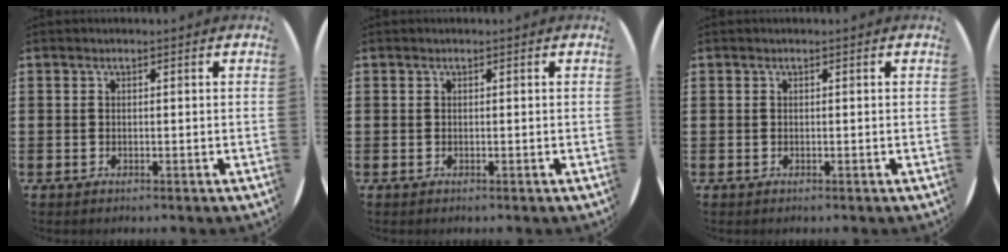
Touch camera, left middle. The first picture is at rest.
{"total": 0.0}
{"total": 0.0}